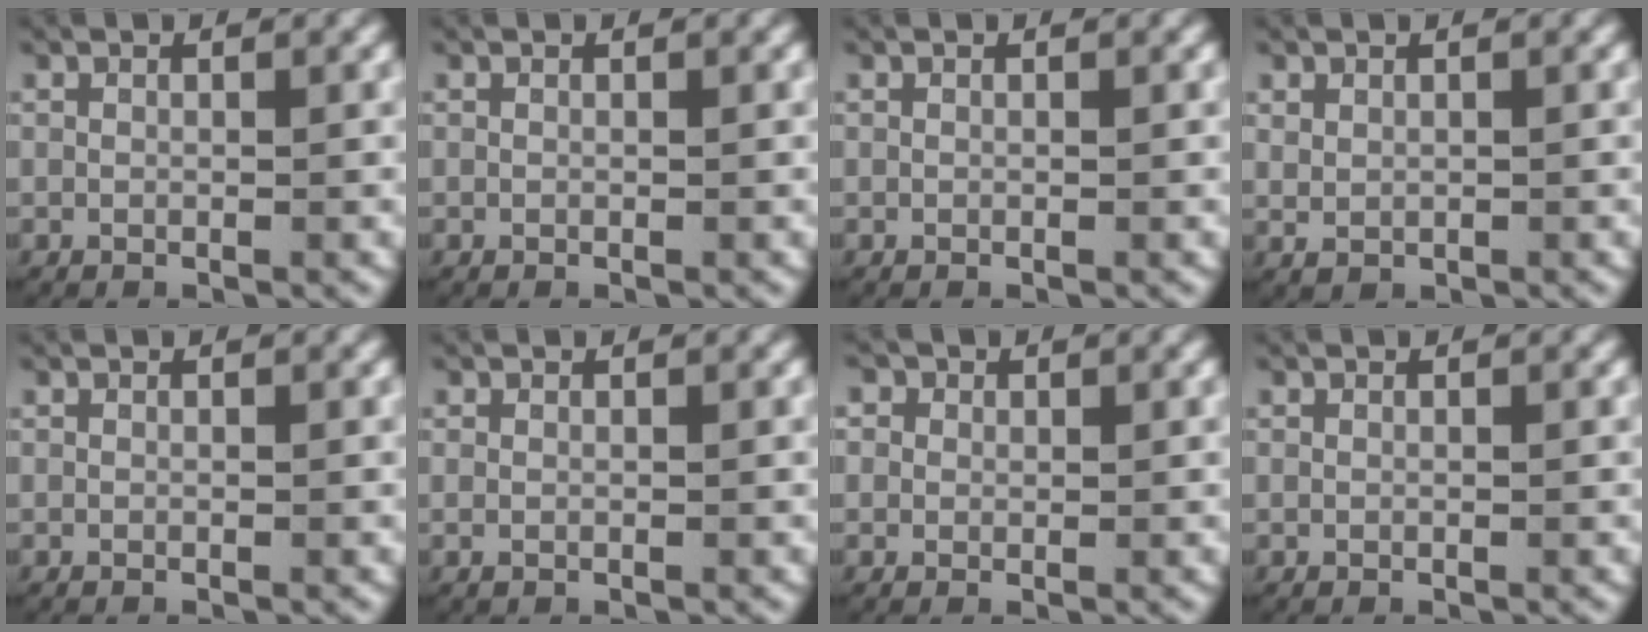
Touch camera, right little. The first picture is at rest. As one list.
[{"total": 0.0}, {"total": 0.0}, {"total": 1.4, "force": [0.3, 1.2, 0.7], "torque": [-0.022, -0.005, 0.015]}, {"total": 0.0}, {"total": 0.9, "force": [0.0, 0.6, 0.7], "torque": [-0.015, -0.003, 0.002]}, {"total": 2.4, "force": [0.7, 2.2, 0.5], "torque": [-0.021, 0.001, 0.007]}, {"total": 0.0}]